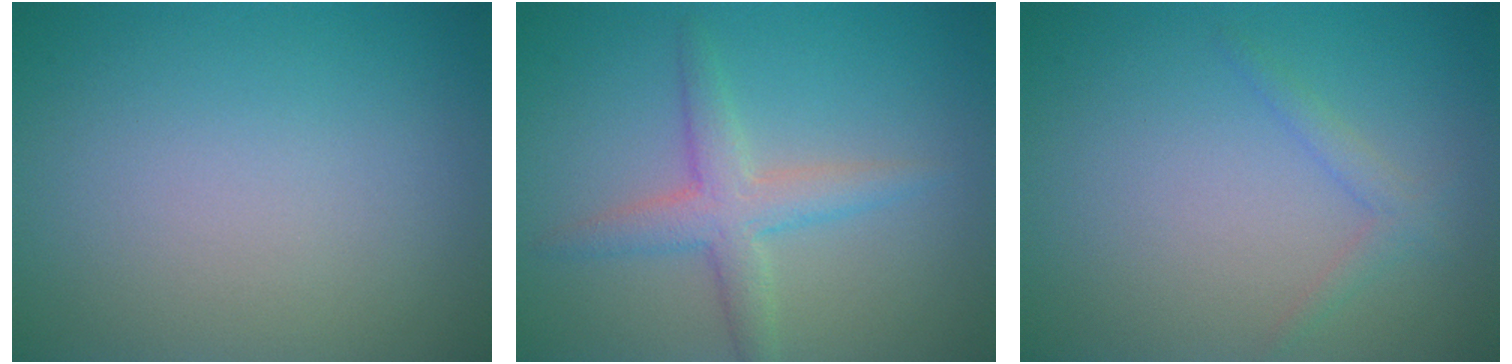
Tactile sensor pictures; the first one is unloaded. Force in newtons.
{"total": 3.3, "press": 3.3, "slide": 0.0}
{"total": 1.3, "press": 1.3, "slide": 0.1}